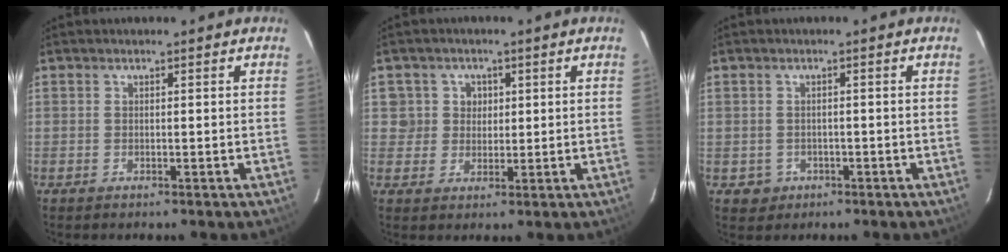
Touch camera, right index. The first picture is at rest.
{"total": 4.3, "force": [1.0, 4.2, 0.2], "torque": [0.020, 0.027, 0.020]}
{"total": 2.9, "force": [-0.8, 2.7, 0.5], "torque": [-0.015, 0.001, -0.005]}